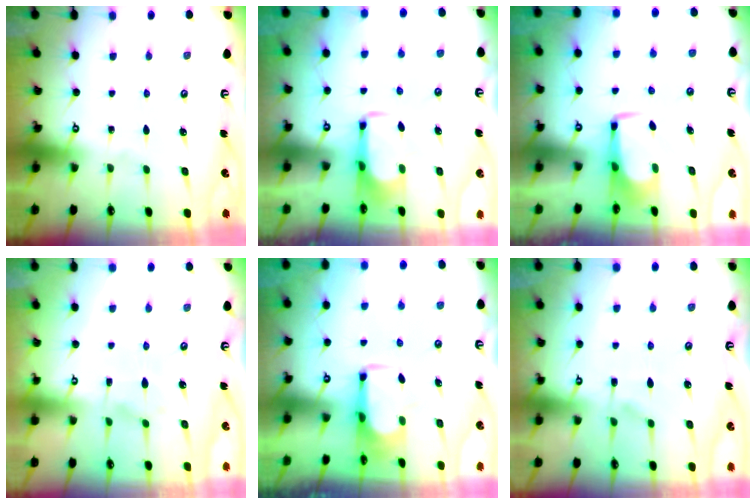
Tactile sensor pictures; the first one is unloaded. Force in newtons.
{"total": 1.6, "press": 1.5, "slide": 0.5}
{"total": 2.0, "press": 1.9, "slide": 0.6}
{"total": 2.0, "press": 1.9, "slide": 0.8}
{"total": 5.3, "press": 5.2, "slide": 1.0}
{"total": 1.2, "press": 0.3, "slide": 1.1}